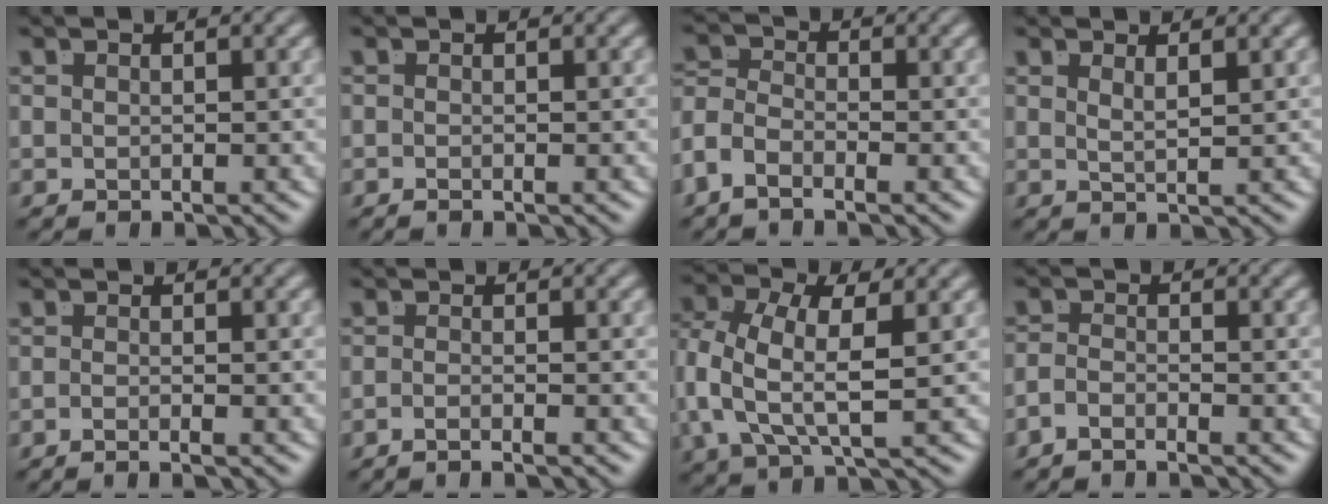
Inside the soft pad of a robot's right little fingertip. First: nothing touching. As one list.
[{"total": 0.7, "force": [-0.6, -0.4, 0.2], "torque": [0.001, -0.002, -0.008]}, {"total": 3.5, "force": [-1.7, 2.4, 1.8], "torque": [-0.049, -0.020, -0.028]}, {"total": 1.7, "force": [1.0, -1.2, 0.8], "torque": [-0.012, -0.011, 0.028]}, {"total": 1.6, "force": [-1.3, -0.7, 0.8], "torque": [-0.010, -0.001, -0.025]}, {"total": 2.0, "force": [-1.7, -0.7, 0.8], "torque": [-0.011, -0.003, -0.032]}, {"total": 6.0, "force": [0.2, 3.5, 4.9], "torque": [-0.128, -0.031, 0.014]}, {"total": 2.0, "force": [-1.9, 0.1, 0.6], "torque": [-0.013, -0.013, -0.031]}]